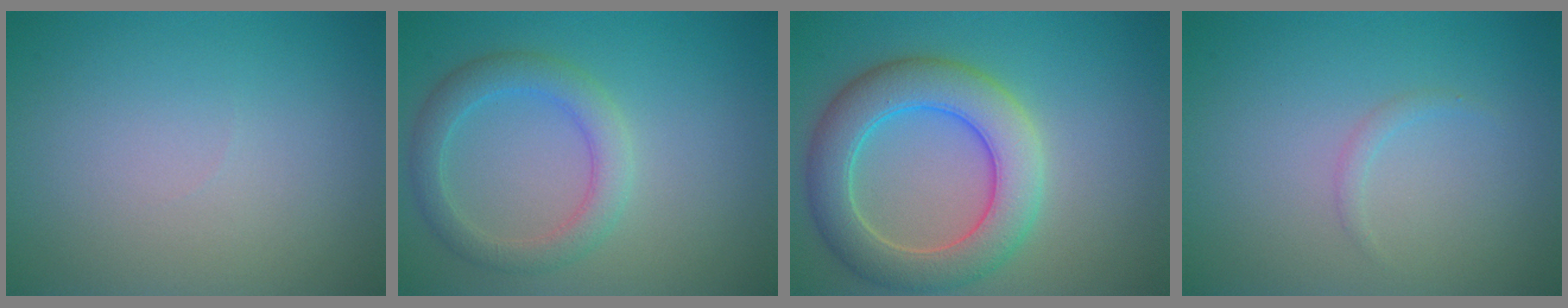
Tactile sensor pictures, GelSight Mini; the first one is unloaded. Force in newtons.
{"total": 3.3, "press": 3.3, "slide": 0.3}
{"total": 6.9, "press": 6.9, "slide": 0.5}
{"total": 0.7, "press": 0.7, "slide": 0.1}